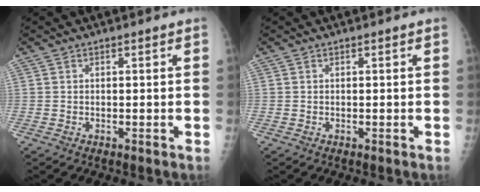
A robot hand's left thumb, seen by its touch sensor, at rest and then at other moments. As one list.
[{"total": 0.0}]